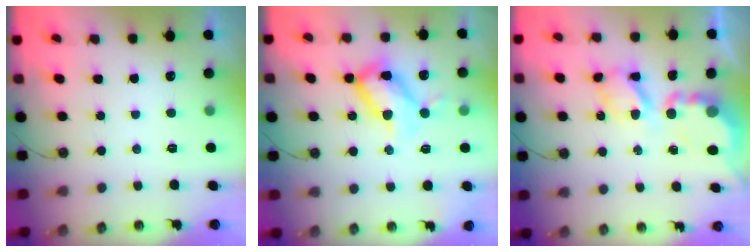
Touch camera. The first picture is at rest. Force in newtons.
{"total": 15.7, "press": 15.6, "slide": 1.8}
{"total": 9.0, "press": 9.0, "slide": 0.6}